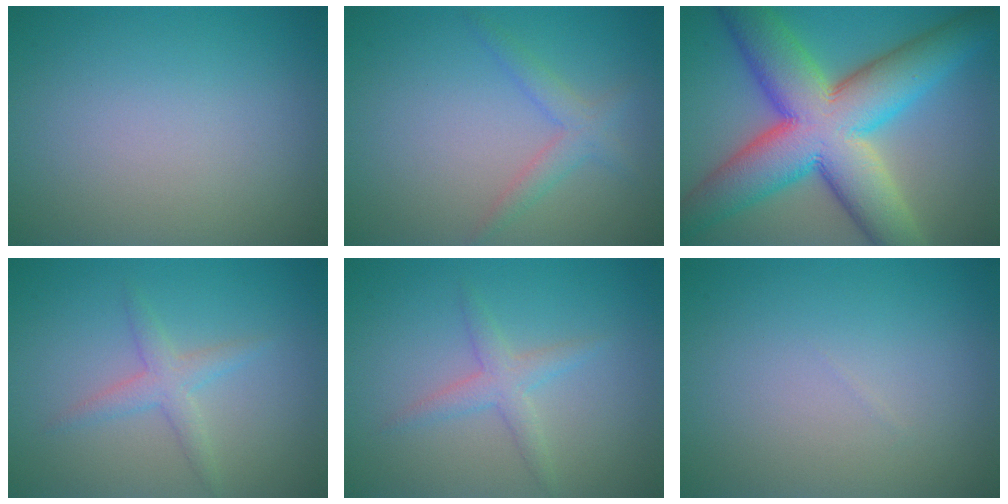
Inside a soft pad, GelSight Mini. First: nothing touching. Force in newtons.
{"total": 2.1, "press": 2.1, "slide": 0.1}
{"total": 14.2, "press": 14.2, "slide": 0.6}
{"total": 2.1, "press": 2.1, "slide": 0.0}
{"total": 2.1, "press": 2.1, "slide": 0.0}
{"total": 0.0}